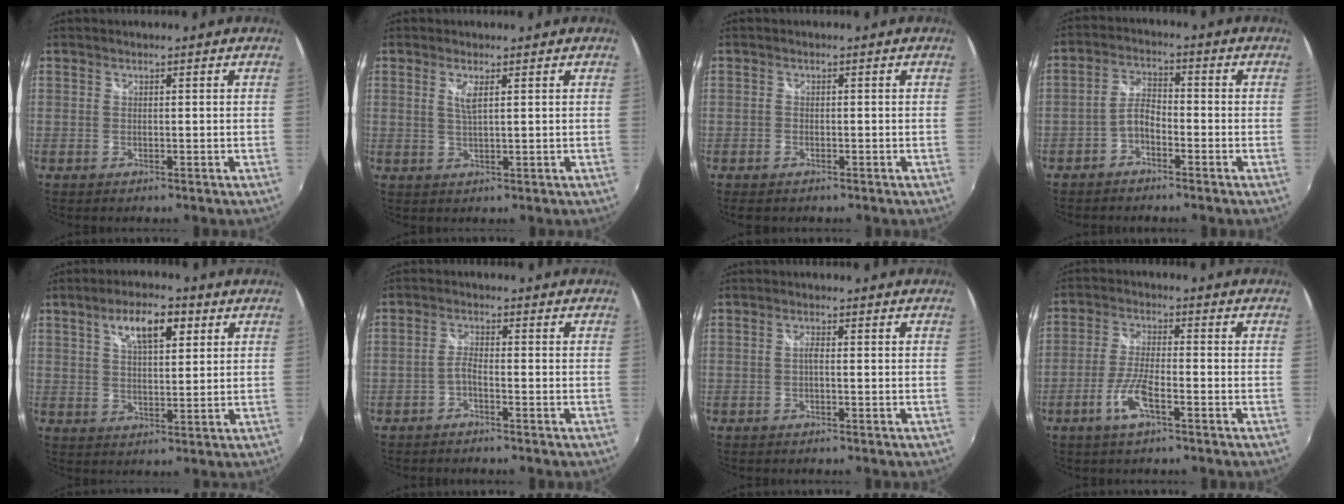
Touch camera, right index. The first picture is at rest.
{"total": 2.5, "force": [1.0, 0.3, 2.2], "torque": [-0.042, -0.002, 0.017]}
{"total": 1.8, "force": [-1.3, 1.1, 0.6], "torque": [-0.016, -0.004, -0.022]}
{"total": 3.9, "force": [-2.5, 1.9, 2.3], "torque": [-0.053, 0.014, -0.050]}
{"total": 8.4, "force": [3.9, 3.3, 6.7], "torque": [-0.110, 0.017, 0.067]}
{"total": 2.0, "force": [-1.4, 0.4, 1.3], "torque": [-0.035, 0.005, -0.031]}
{"total": 1.1, "force": [-0.3, 0.3, 1.0], "torque": [-0.020, 0.004, -0.007]}
{"total": 6.6, "force": [-3.5, 1.4, 5.5], "torque": [-0.121, -0.003, -0.067]}